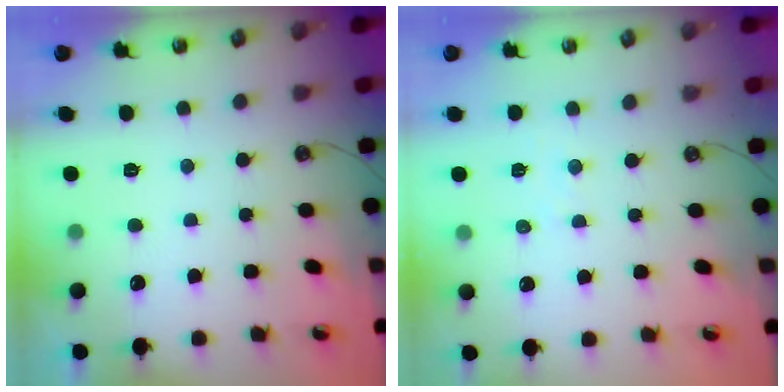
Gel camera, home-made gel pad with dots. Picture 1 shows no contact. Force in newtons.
{"total": 3.2, "press": 3.2, "slide": 0.4}